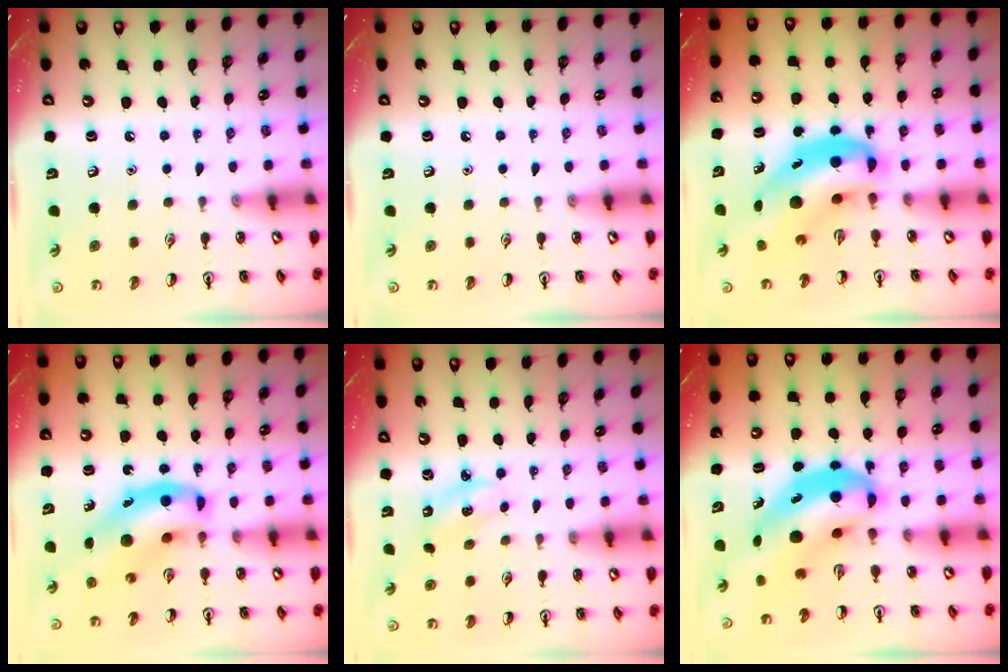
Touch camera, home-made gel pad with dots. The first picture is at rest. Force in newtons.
{"total": 0.0}
{"total": 10.1, "press": 9.8, "slide": 2.8}
{"total": 10.7, "press": 10.4, "slide": 2.8}
{"total": 2.6, "press": 2.5, "slide": 0.6}
{"total": 8.1, "press": 7.7, "slide": 2.4}